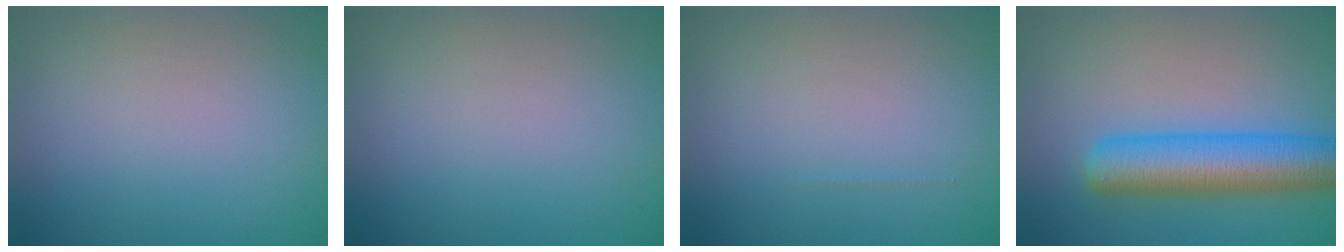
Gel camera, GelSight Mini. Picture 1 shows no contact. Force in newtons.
{"total": 0.0}
{"total": 0.0}
{"total": 8.0, "press": 8.0, "slide": 0.1}